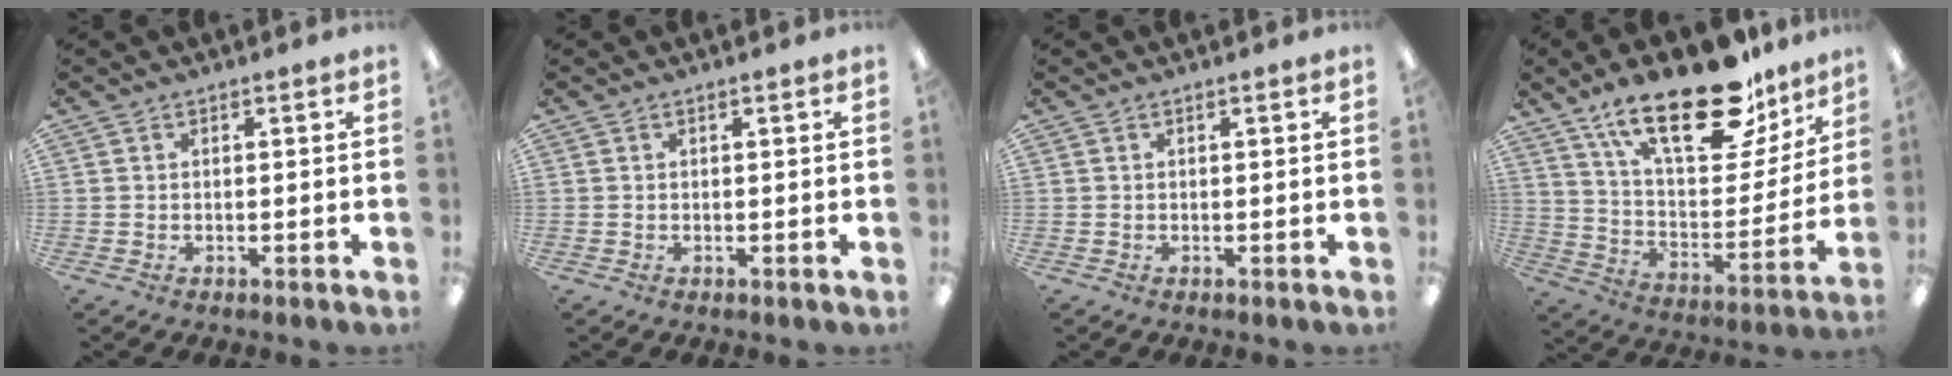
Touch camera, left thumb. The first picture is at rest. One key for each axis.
{"total": 0.0}
{"total": 0.0}
{"total": 26.1, "fx": 17.6, "fy": 10.3, "fz": 16.3, "tx": -0.256, "ty": -0.102, "tz": 0.297}